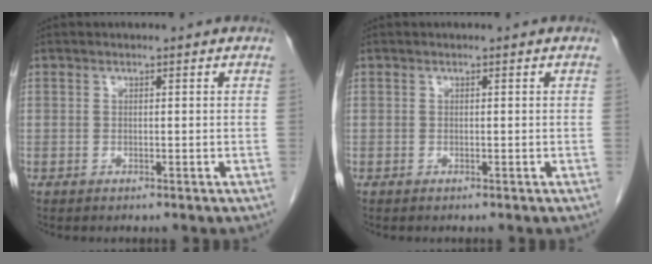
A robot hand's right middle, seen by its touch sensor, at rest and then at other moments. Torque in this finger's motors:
{"motor_torque": [0.15, -0.02, 0.08, 0.01]}